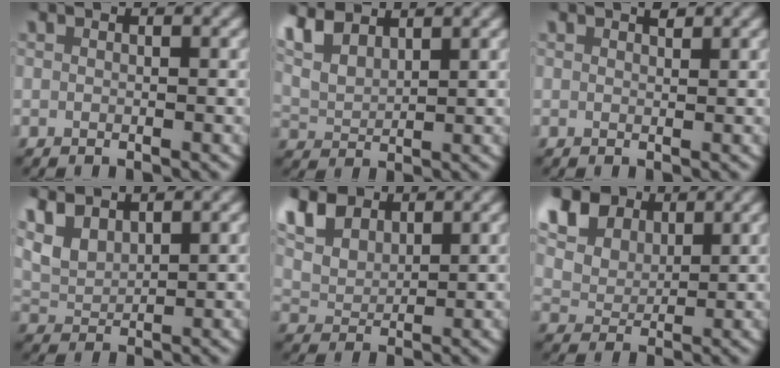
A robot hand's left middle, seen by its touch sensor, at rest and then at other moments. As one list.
[{"total": 6.1, "force": [3.4, 4.1, 3.1], "torque": [-0.092, 0.002, 0.058]}, {"total": 0.7, "force": [0.6, 0.2, 0.3], "torque": [-0.002, 0.000, 0.011]}, {"total": 6.3, "force": [3.0, 4.9, 2.7], "torque": [-0.086, 0.000, 0.049]}, {"total": 7.8, "force": [4.0, 5.5, 3.9], "torque": [-0.100, 0.006, 0.065]}, {"total": 12.0, "force": [5.8, 8.8, 5.7], "torque": [-0.125, 0.021, 0.080]}]